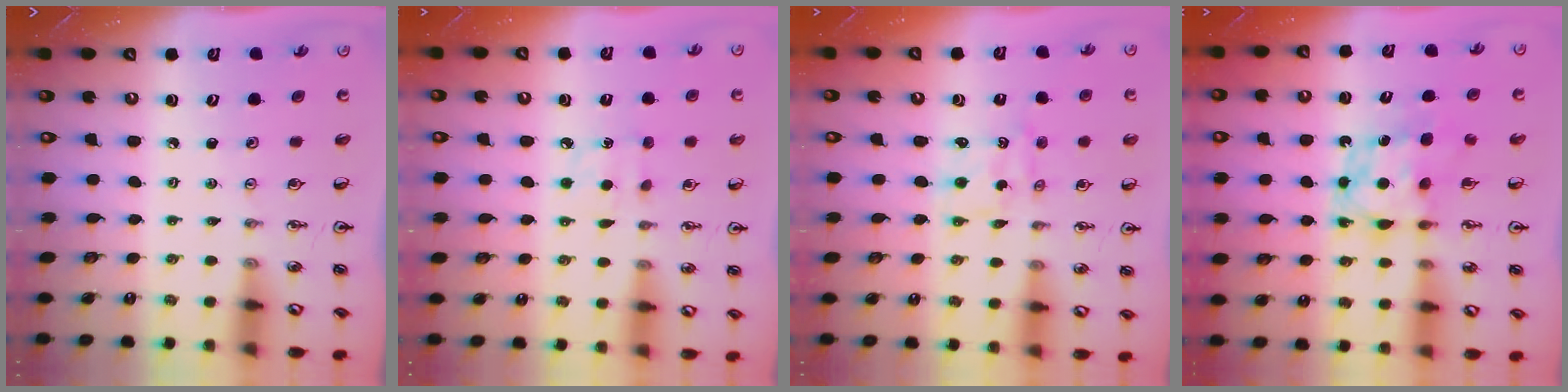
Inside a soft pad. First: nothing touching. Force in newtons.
{"total": 5.8, "press": 5.8, "slide": 0.7}
{"total": 1.3, "press": 1.1, "slide": 0.8}
{"total": 6.8, "press": 6.8, "slide": 0.2}